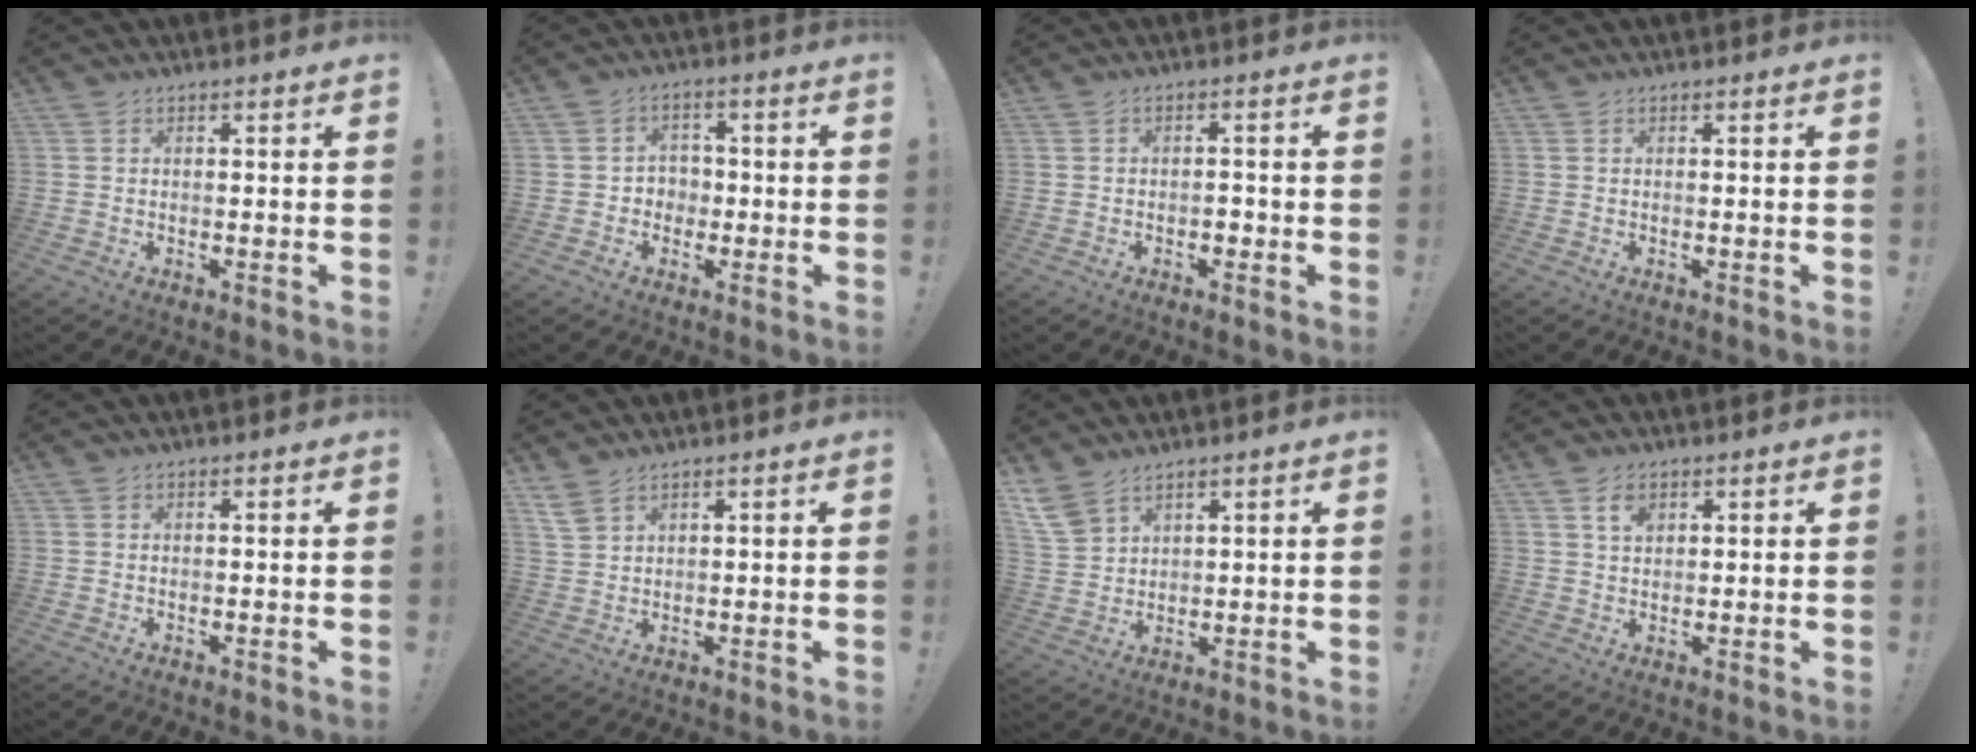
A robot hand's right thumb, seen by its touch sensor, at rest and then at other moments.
{"total": 4.2, "force": [-0.6, 4.0, 1.2], "torque": [-0.022, 0.003, -0.009]}
{"total": 2.0, "force": [-1.1, 1.2, 1.2], "torque": [-0.011, 0.000, -0.021]}
{"total": 0.0}
{"total": 0.0}
{"total": 4.4, "force": [3.1, 2.0, 2.3], "torque": [-0.044, -0.012, 0.060]}
{"total": 7.2, "force": [5.3, 3.8, 3.0], "torque": [-0.058, -0.025, 0.107]}
{"total": 4.2, "force": [2.2, 2.4, 2.6], "torque": [-0.036, -0.007, 0.036]}